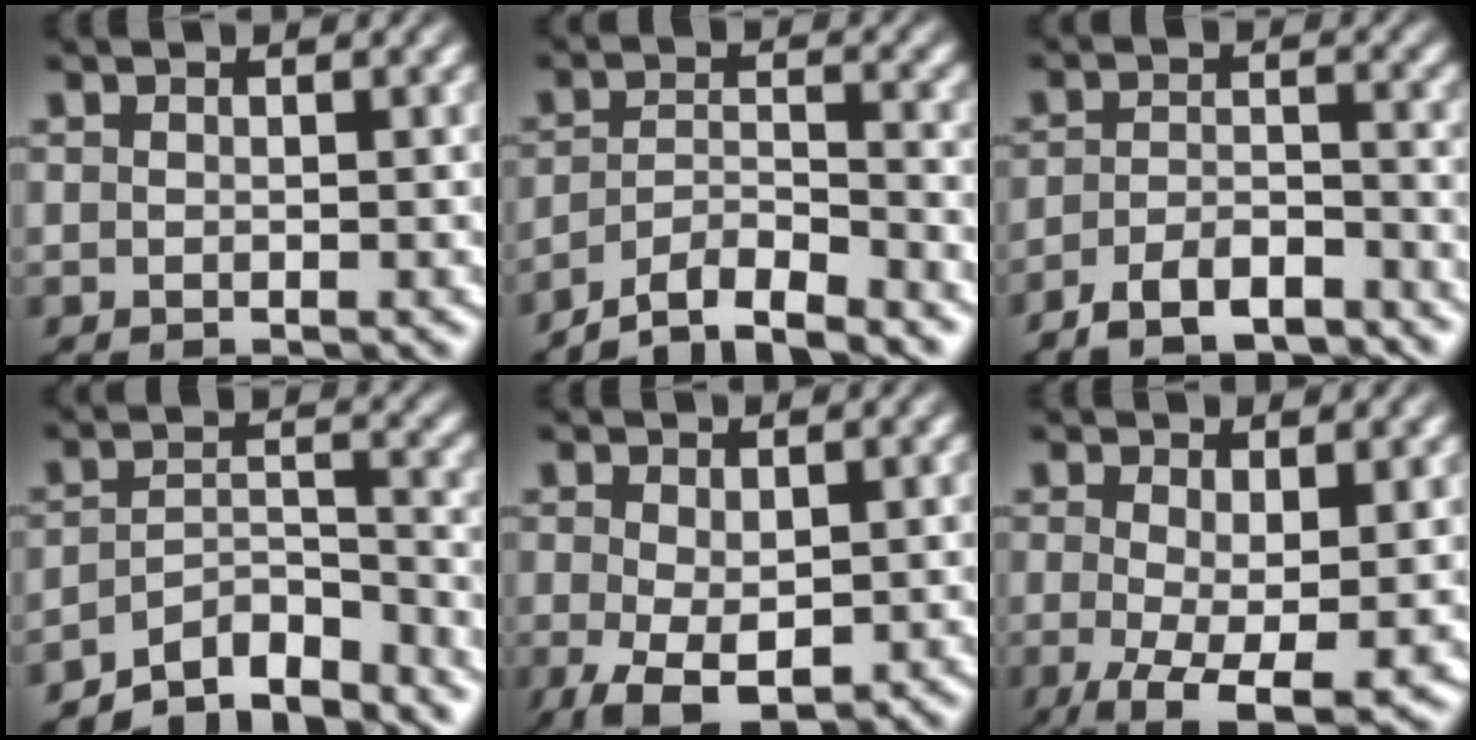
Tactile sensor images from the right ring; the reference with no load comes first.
{"total": 7.2, "force": [-6.0, 3.1, 2.3], "torque": [-0.043, -0.027, -0.097]}
{"total": 5.9, "force": [-5.3, 1.9, 1.9], "torque": [-0.029, -0.019, -0.085]}
{"total": 8.7, "force": [-7.4, 3.2, 3.4], "torque": [-0.058, -0.037, -0.109]}
{"total": 7.0, "force": [-3.7, 3.7, 4.7], "torque": [-0.096, -0.060, -0.023]}
{"total": 6.6, "force": [-3.7, 2.5, 4.8], "torque": [-0.105, -0.059, -0.035]}